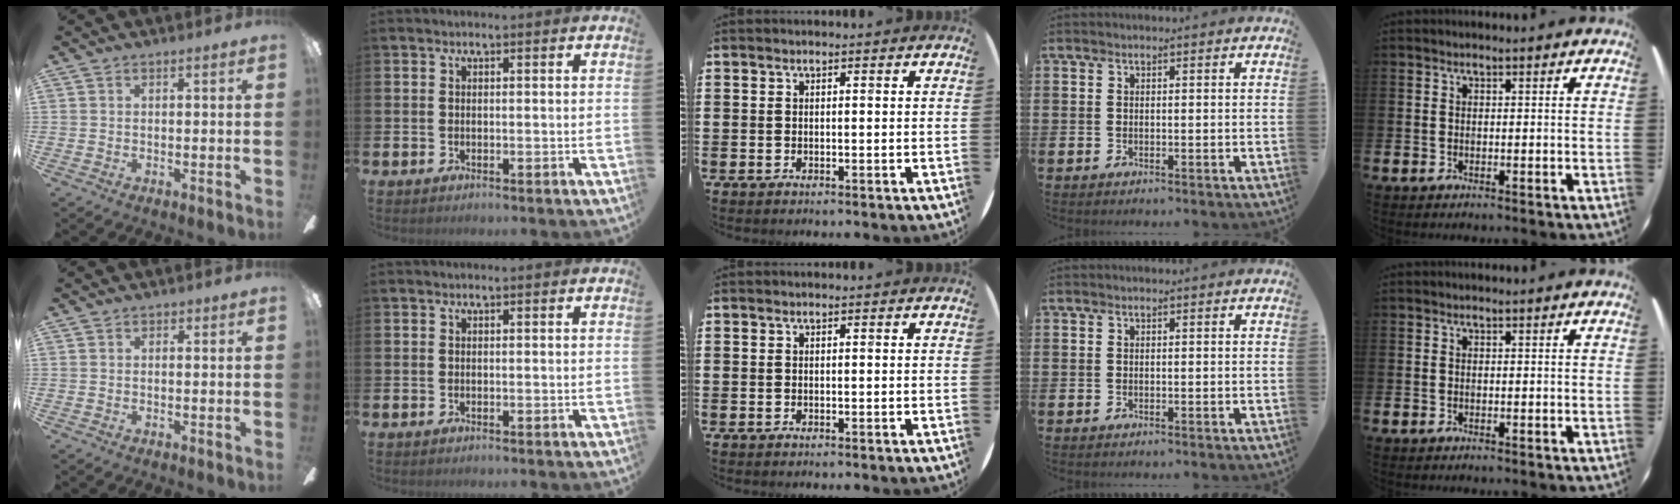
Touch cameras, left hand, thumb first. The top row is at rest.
{}